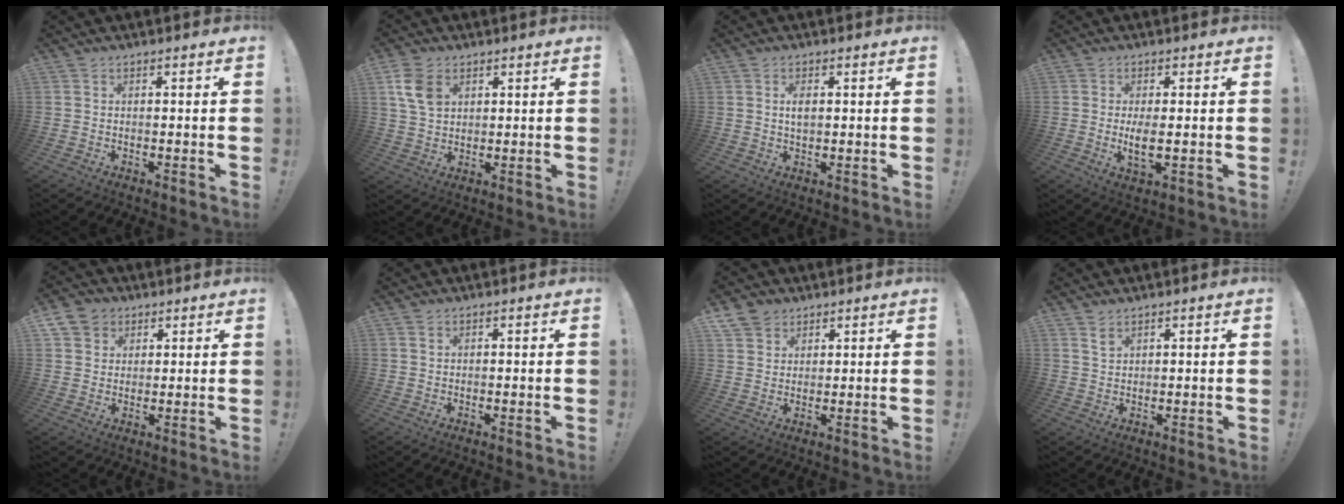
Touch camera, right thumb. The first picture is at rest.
{"total": 8.5, "force": [3.3, 6.0, 5.1], "torque": [-0.089, -0.001, 0.066]}
{"total": 2.9, "force": [0.7, 2.1, 1.9], "torque": [-0.023, -0.001, 0.008]}
{"total": 5.2, "force": [0.1, 1.6, 5.0], "torque": [-0.088, -0.015, -0.001]}
{"total": 6.7, "force": [3.4, 5.6, 1.4], "torque": [-0.019, -0.016, 0.067]}
{"total": 0.6, "force": [0.4, 0.5, 0.1], "torque": [0.002, -0.002, 0.006]}
{"total": 5.8, "force": [3.8, 4.3, 0.8], "torque": [-0.015, -0.020, 0.075]}
{"total": 2.1, "force": [1.7, 0.9, 0.9], "torque": [-0.006, -0.014, 0.029]}